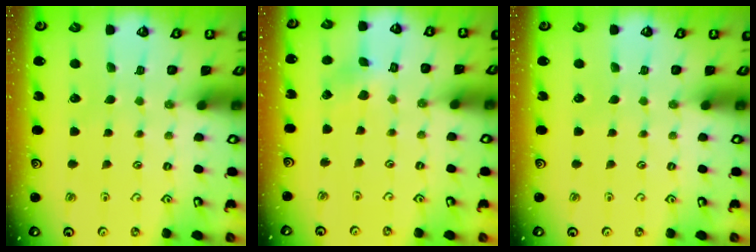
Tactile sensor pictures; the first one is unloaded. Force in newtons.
{"total": 2.6, "press": 2.6, "slide": 0.2}
{"total": 0.0}